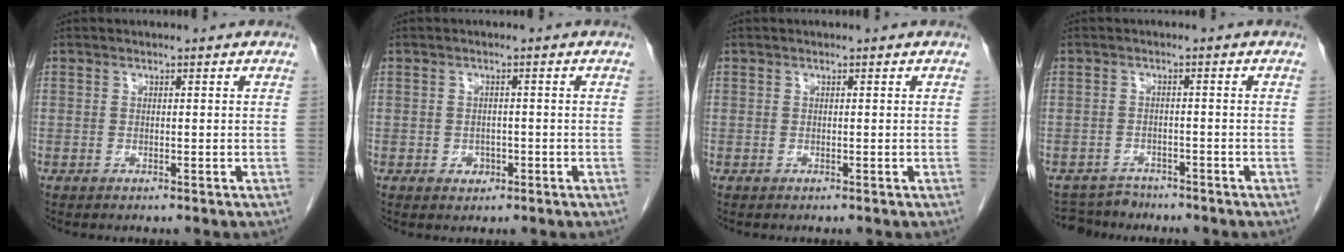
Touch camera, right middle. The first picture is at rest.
{"total": 1.7, "force": [-0.7, 1.3, 0.8], "torque": [-0.013, 0.003, -0.005]}
{"total": 0.0}
{"total": 4.4, "force": [-4.0, 1.7, -0.8], "torque": [0.017, 0.000, -0.066]}